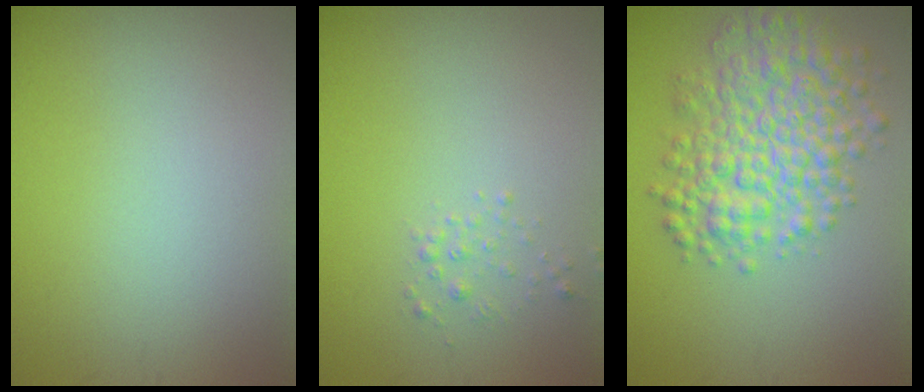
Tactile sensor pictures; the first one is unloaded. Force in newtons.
{"total": 1.0, "press": 1.0, "slide": 0.1}
{"total": 7.0, "press": 7.0, "slide": 0.2}